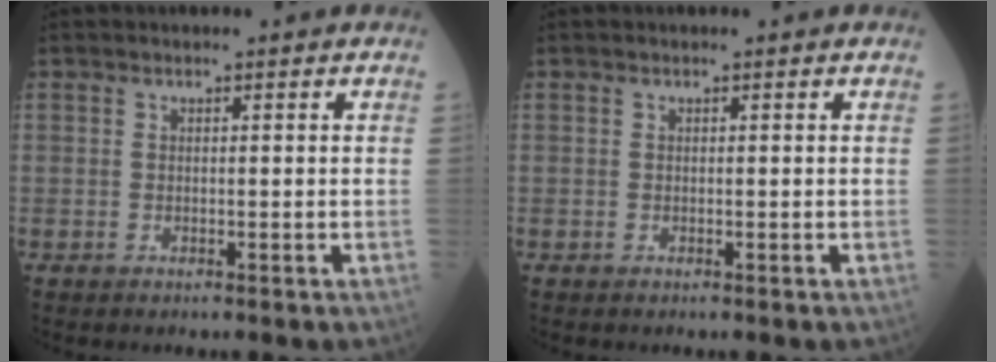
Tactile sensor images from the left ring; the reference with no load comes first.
{"total": 0.0}